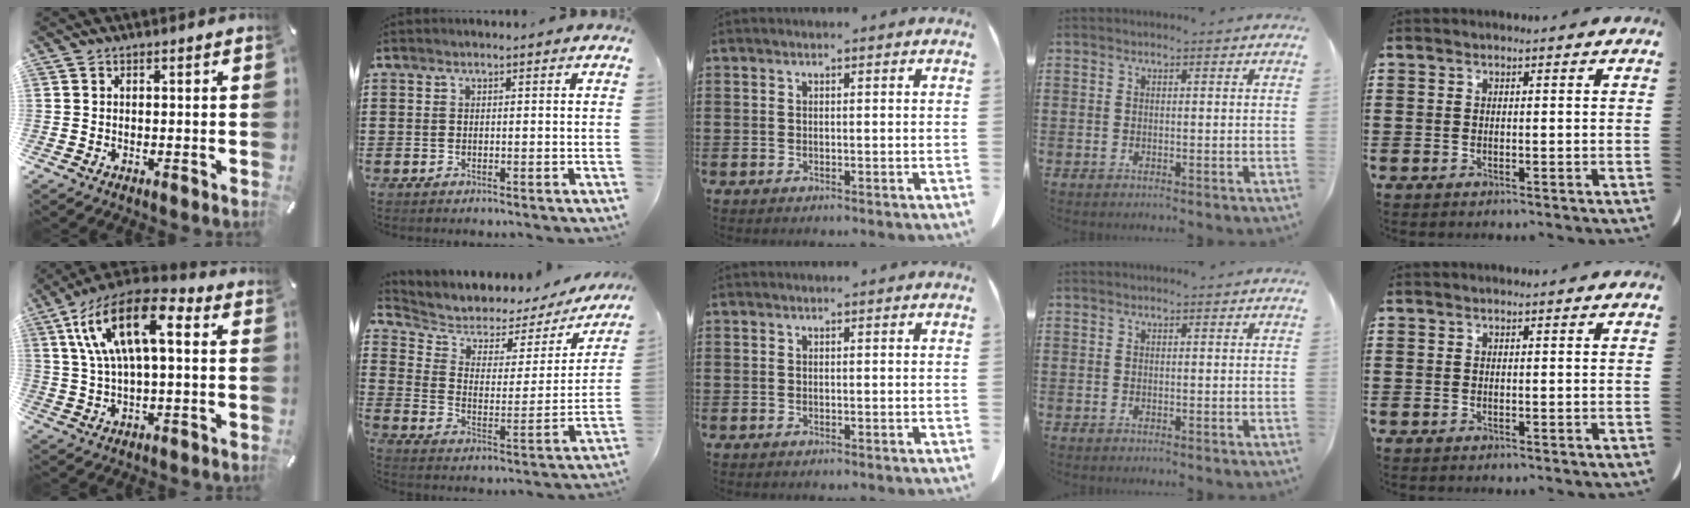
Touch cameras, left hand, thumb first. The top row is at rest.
{"thumb": {"total": 16.4, "force": [4.9, 7.5, 13.8], "torque": [-0.290, 0.002, 0.084]}, "index": {"total": 4.2, "force": [3.1, 2.6, 1.2], "torque": [-0.052, -0.022, 0.047]}}